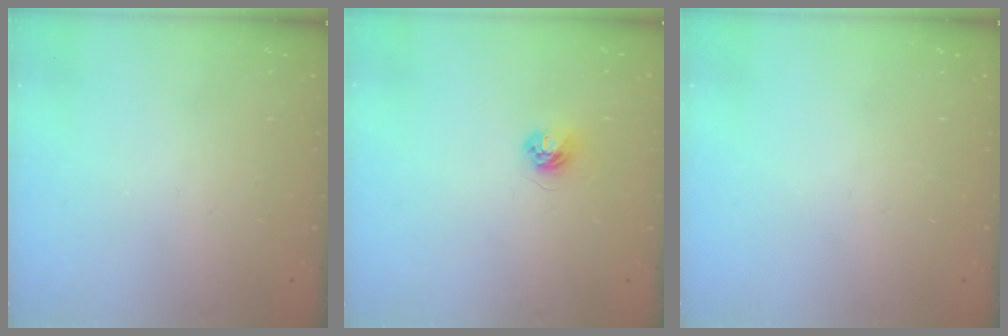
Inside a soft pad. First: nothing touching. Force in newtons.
{"total": 4.0, "press": 4.0, "slide": 0.4}
{"total": 0.0}